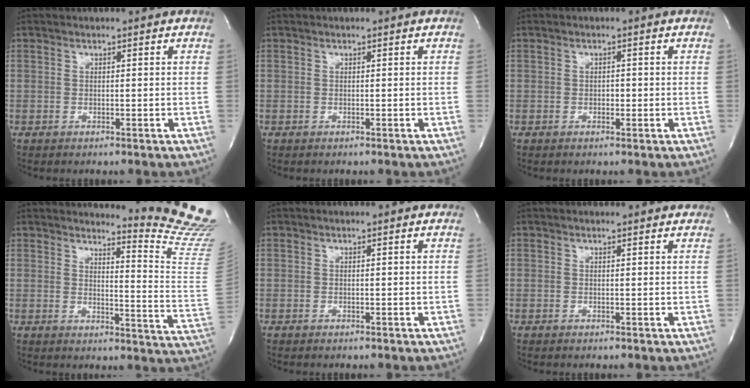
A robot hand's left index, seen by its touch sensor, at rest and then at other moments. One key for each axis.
{"total": 0.0}
{"total": 1.0, "fx": -0.2, "fy": 0.6, "fz": 0.8, "tx": -0.011, "ty": 0.002, "tz": -0.003}
{"total": 14.0, "fx": 13.6, "fy": -2.1, "fz": 2.8, "tx": -0.038, "ty": -0.157, "tz": 0.141}
{"total": 0.0}
{"total": 2.5, "fx": 2.4, "fy": 0.5, "fz": 0.4, "tx": -0.014, "ty": 0.007, "tz": 0.019}